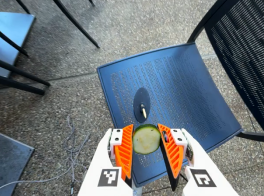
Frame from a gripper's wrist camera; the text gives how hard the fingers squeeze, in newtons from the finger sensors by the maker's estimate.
{"total": 11.9, "left": 11.9, "right": 11.8}